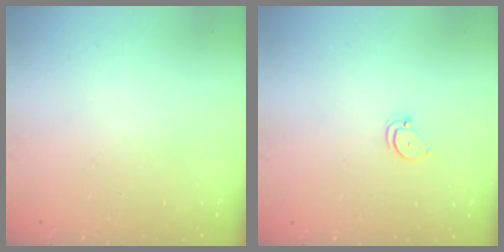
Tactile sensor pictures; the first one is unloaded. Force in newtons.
{"total": 2.3, "press": 2.3, "slide": 0.2}